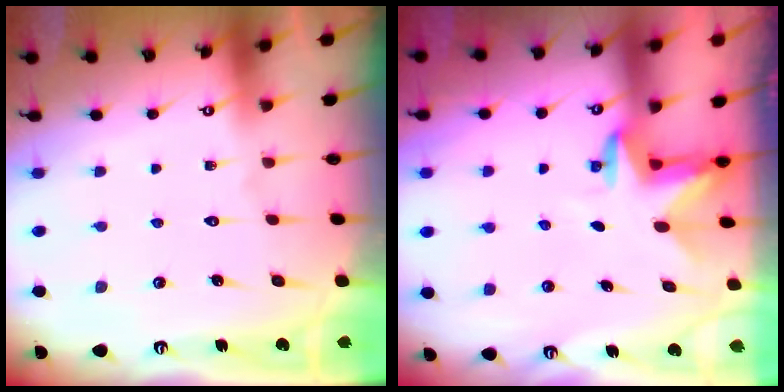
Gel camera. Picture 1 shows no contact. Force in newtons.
{"total": 3.1, "press": 3.0, "slide": 0.7}